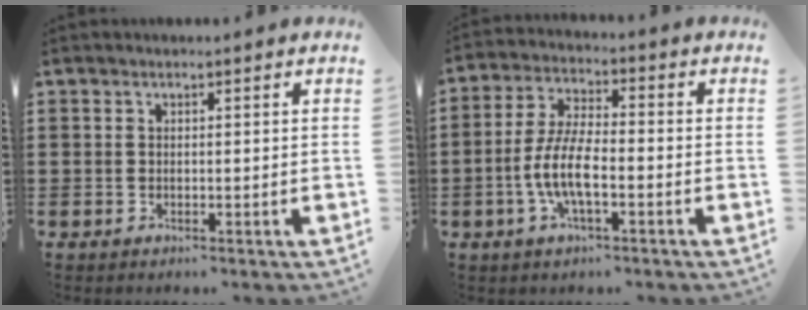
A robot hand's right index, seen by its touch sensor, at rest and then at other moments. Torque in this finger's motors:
{"motor_torque": [2.14, 0.00, 0.94, 0.21]}